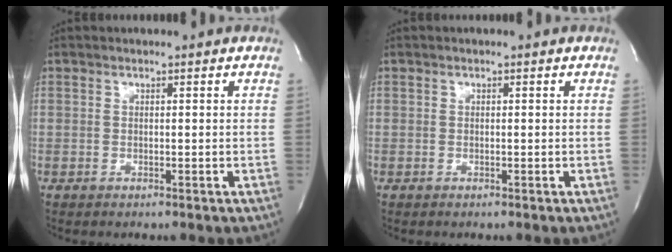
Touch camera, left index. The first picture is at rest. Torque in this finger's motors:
{"motor_torque": [-0.01, 0.01, -0.01, 0.00]}